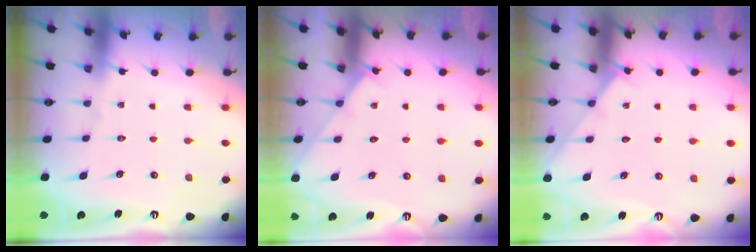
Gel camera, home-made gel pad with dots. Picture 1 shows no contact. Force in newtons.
{"total": 2.6, "press": 2.6, "slide": 0.3}
{"total": 2.6, "press": 2.6, "slide": 0.3}